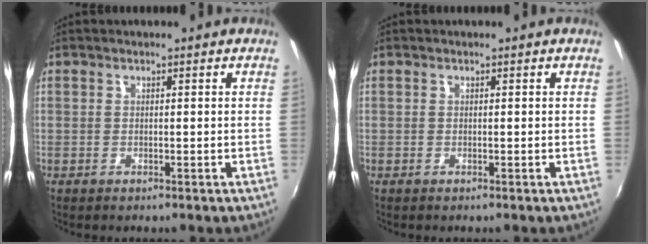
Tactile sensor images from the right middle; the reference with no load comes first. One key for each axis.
{"total": 0.0}